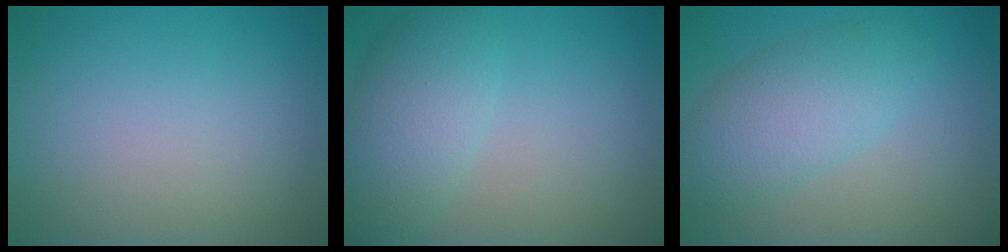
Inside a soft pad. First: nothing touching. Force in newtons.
{"total": 4.8, "press": 4.8, "slide": 0.2}
{"total": 5.0, "press": 5.0, "slide": 0.3}